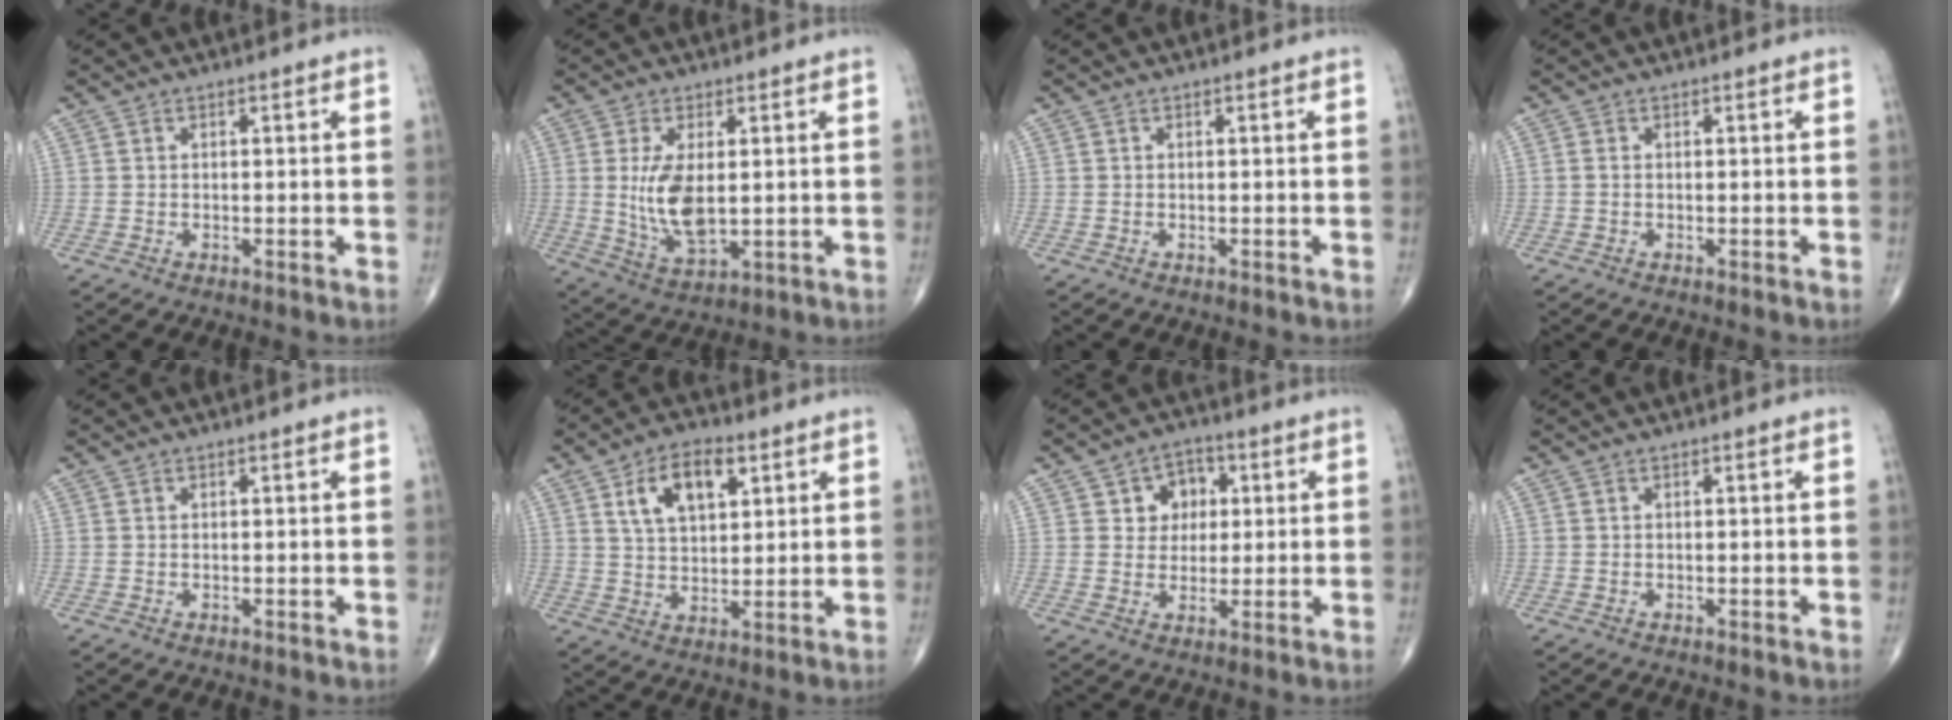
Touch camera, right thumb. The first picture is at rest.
{"total": 9.6, "force": [0.7, 4.5, 8.4], "torque": [-0.163, -0.019, 0.027]}
{"total": 0.0}
{"total": 0.6, "force": [-0.1, 0.4, 0.5], "torque": [-0.010, 0.000, -0.003]}
{"total": 0.0}
{"total": 10.5, "force": [4.4, 5.8, 7.6], "torque": [-0.112, -0.009, 0.078]}
{"total": 6.9, "force": [1.9, 5.7, 3.3], "torque": [-0.009, -0.001, 0.025]}
{"total": 0.0}